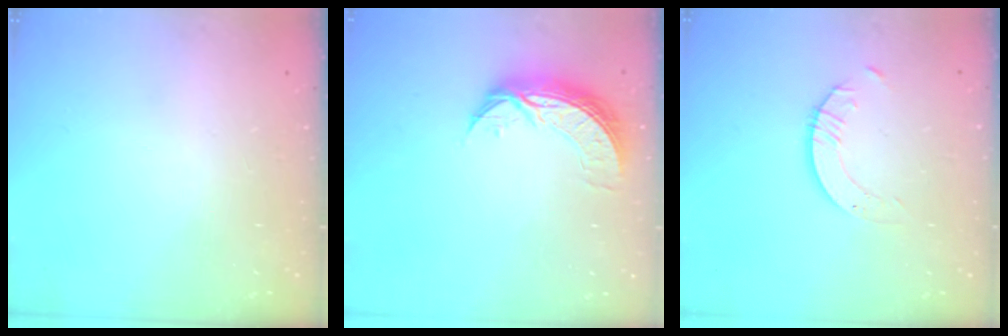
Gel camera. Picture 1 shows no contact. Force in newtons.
{"total": 8.0, "press": 8.0, "slide": 0.7}
{"total": 2.1, "press": 2.1, "slide": 0.2}